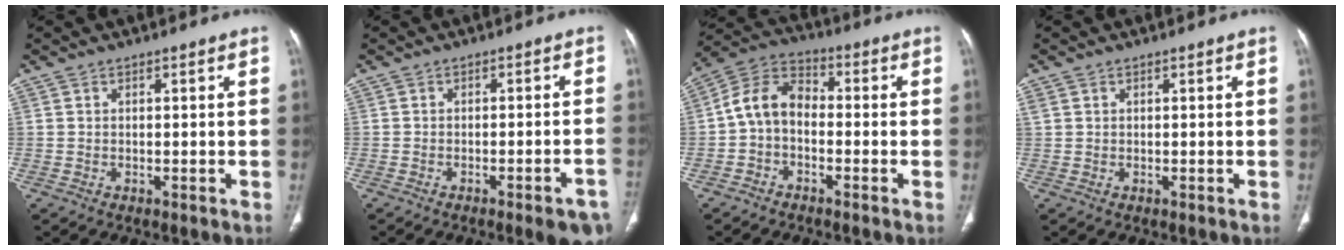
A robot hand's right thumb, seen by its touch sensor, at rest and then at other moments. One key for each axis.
{"total": 7.5, "fx": -4.8, "fy": 1.4, "fz": 5.6, "tx": -0.055, "ty": 0.019, "tz": -0.057}
{"total": 8.4, "fx": -1.4, "fy": 5.9, "fz": 5.8, "tx": -0.096, "ty": 0.033, "tz": -0.043}
{"total": 0.9, "fx": 0.4, "fy": 0.7, "fz": 0.2, "tx": -0.003, "ty": 0.009, "tz": 0.010}